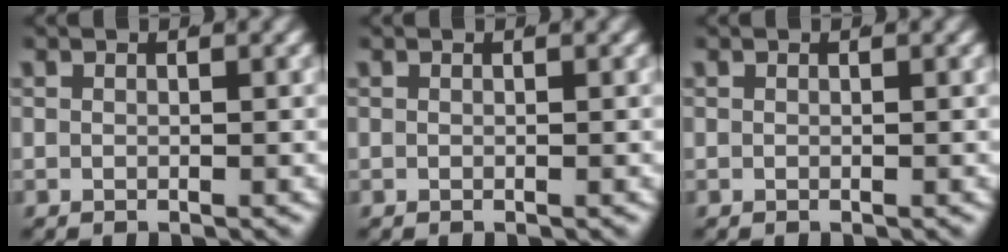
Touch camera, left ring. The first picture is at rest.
{"total": 0.0}
{"total": 0.0}